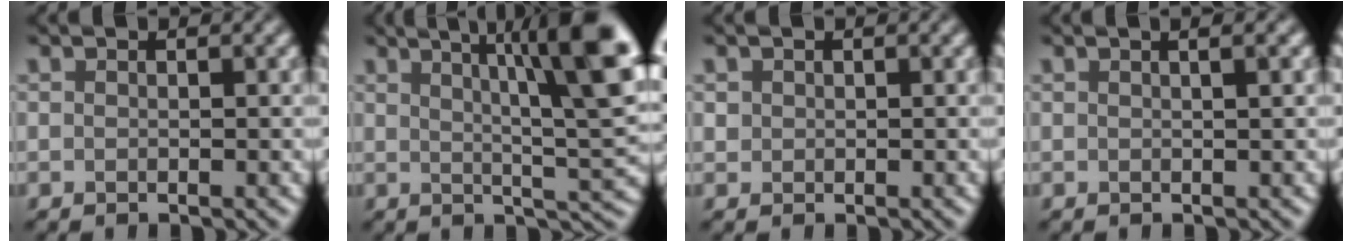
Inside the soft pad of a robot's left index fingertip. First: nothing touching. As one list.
[{"total": 11.9, "force": [4.2, 3.1, 10.7], "torque": [-0.123, 0.015, 0.063]}, {"total": 0.6, "force": [0.1, 0.6, -0.1], "torque": [0.001, 0.001, 0.010]}, {"total": 3.9, "force": [1.8, 2.0, 2.9], "torque": [0.001, 0.034, -0.004]}]